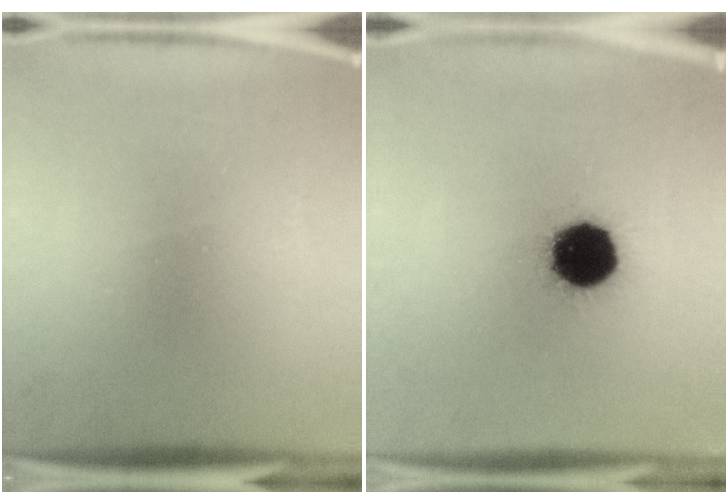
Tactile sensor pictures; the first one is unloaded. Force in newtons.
{"total": 16.1}